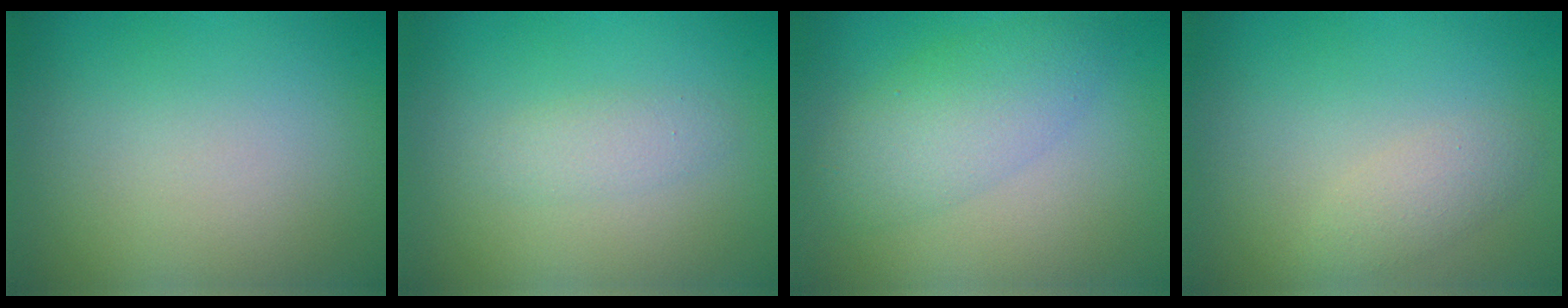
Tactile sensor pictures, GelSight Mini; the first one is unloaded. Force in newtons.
{"total": 1.4, "press": 1.4, "slide": 0.0}
{"total": 4.2, "press": 4.2, "slide": 0.1}
{"total": 1.6, "press": 1.6, "slide": 0.1}